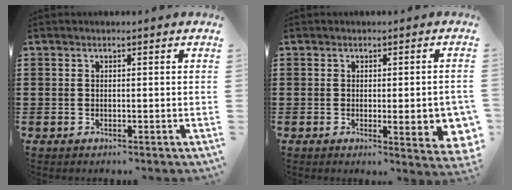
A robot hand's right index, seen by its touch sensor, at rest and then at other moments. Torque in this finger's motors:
{"motor_torque": [1.00, -0.19, 0.45, 0.07]}